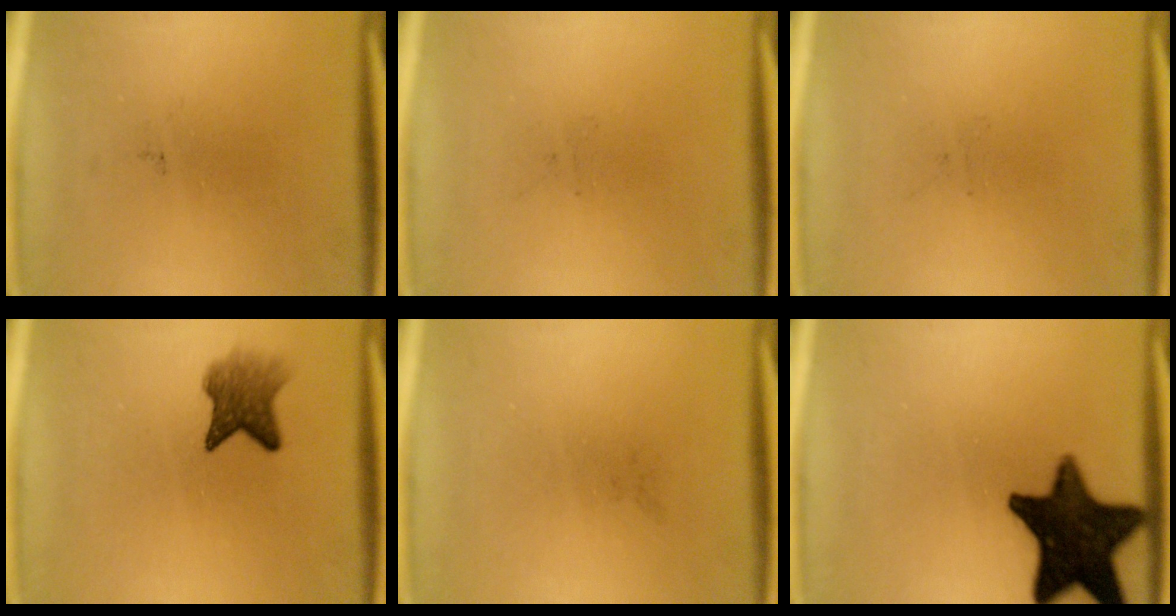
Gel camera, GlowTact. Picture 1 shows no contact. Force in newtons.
{"total": 0.0}
{"total": 0.0}
{"total": 4.7}
{"total": 0.0}
{"total": 16.3}